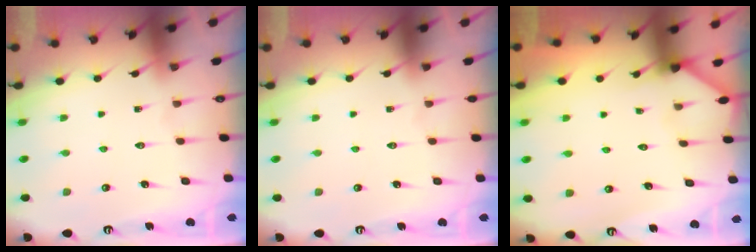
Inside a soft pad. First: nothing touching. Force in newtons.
{"total": 0.0}
{"total": 2.3, "press": 2.3, "slide": 0.3}